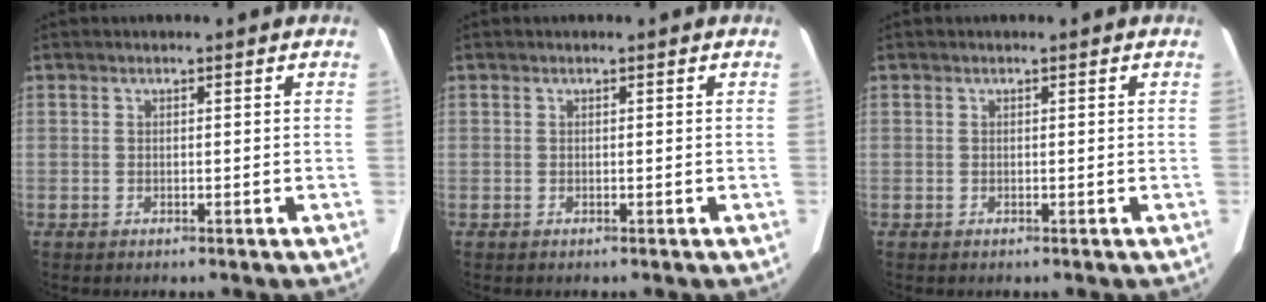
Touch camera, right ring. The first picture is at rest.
{"total": 0.0}
{"total": 0.0}